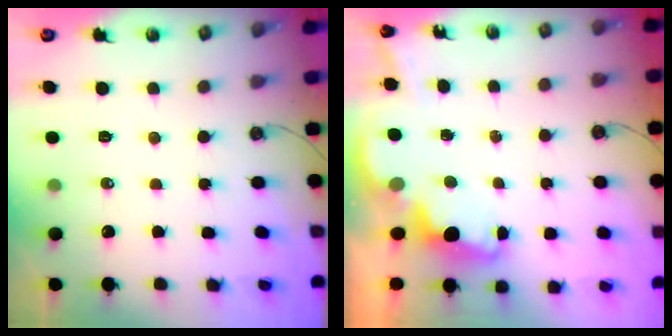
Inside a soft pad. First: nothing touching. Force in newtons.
{"total": 3.5, "press": 3.4, "slide": 0.7}